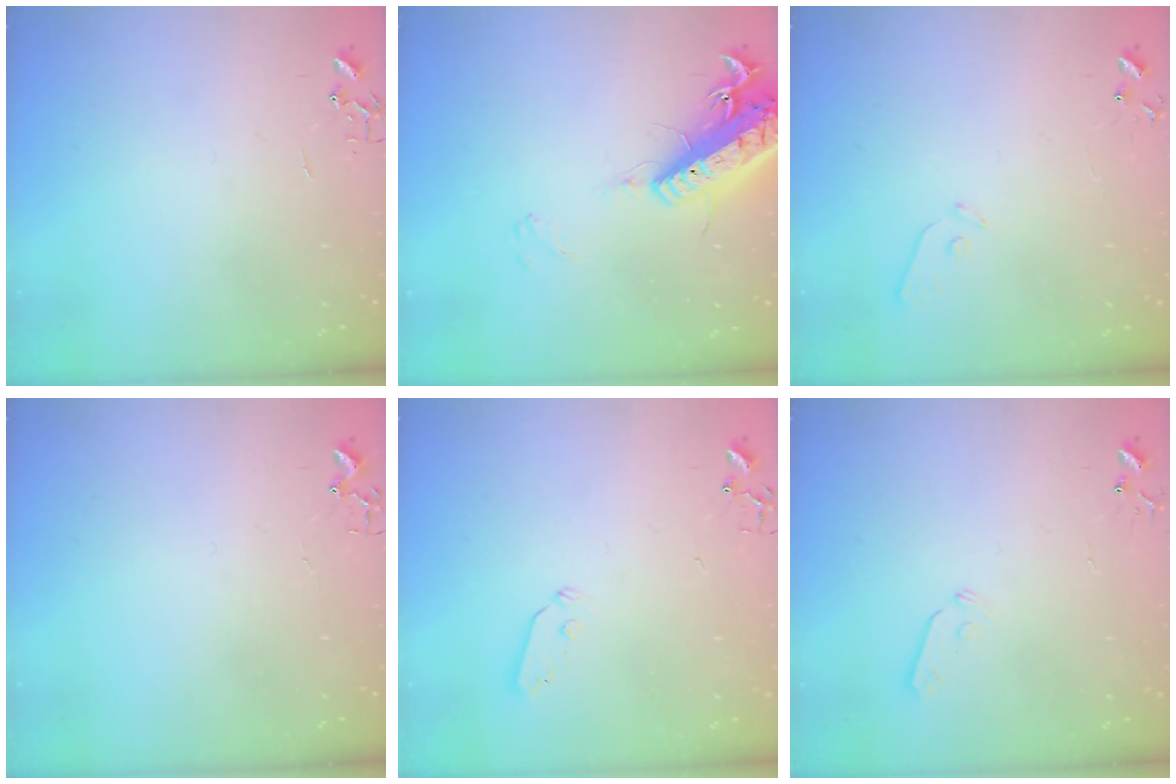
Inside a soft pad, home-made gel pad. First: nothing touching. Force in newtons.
{"total": 19.0, "press": 18.7, "slide": 3.7}
{"total": 6.6, "press": 6.6, "slide": 0.7}
{"total": 1.8, "press": 1.8, "slide": 0.2}
{"total": 3.2, "press": 3.2, "slide": 0.5}
{"total": 5.8, "press": 5.8, "slide": 0.5}